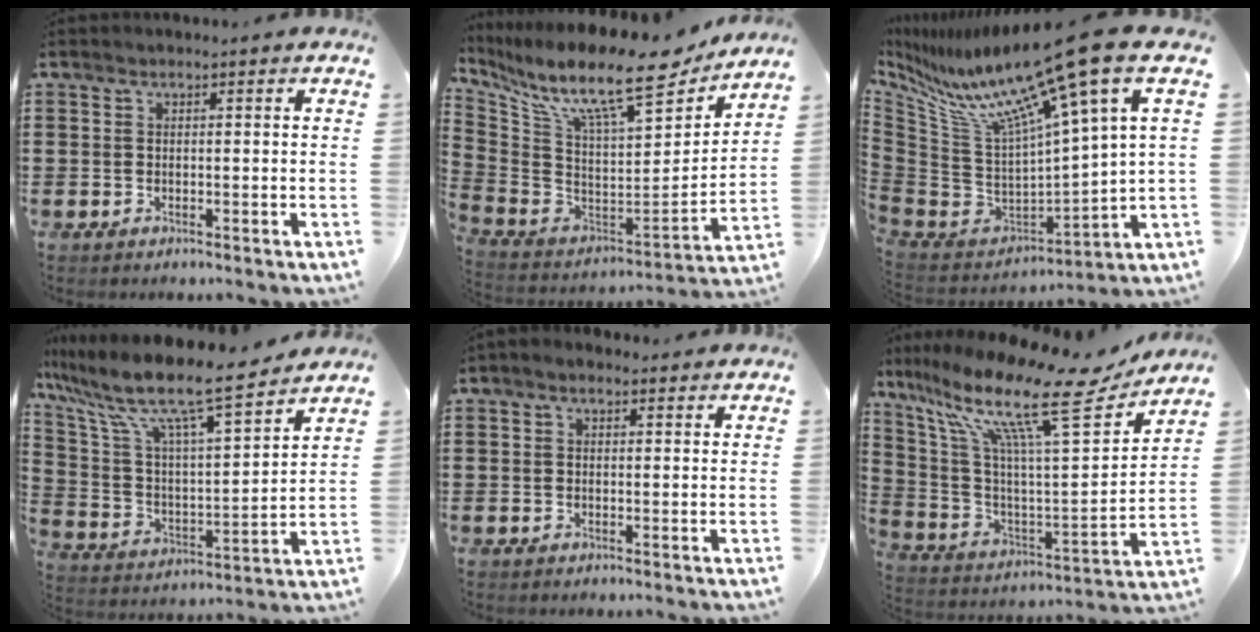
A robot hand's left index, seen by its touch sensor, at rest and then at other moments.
{"total": 14.0, "force": [10.2, 2.8, 9.3], "torque": [-0.193, -0.069, 0.167]}
{"total": 16.2, "force": [10.8, 0.5, 12.1], "torque": [-0.258, -0.079, 0.163]}
{"total": 11.1, "force": [8.9, 1.3, 6.5], "torque": [-0.163, -0.060, 0.143]}
{"total": 1.1, "force": [0.5, 0.8, 0.6], "torque": [-0.013, 0.007, 0.009]}
{"total": 16.3, "force": [10.9, 2.8, 11.8], "torque": [-0.235, -0.057, 0.166]}